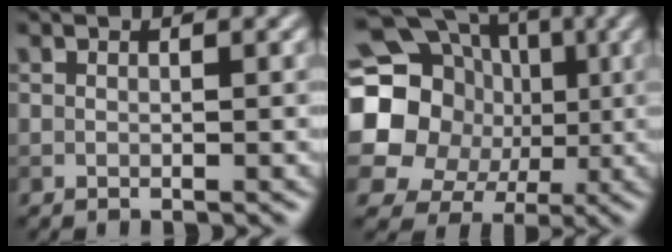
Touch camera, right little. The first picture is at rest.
{"total": 20.0, "force": [1.2, 18.4, 7.8], "torque": [-0.176, 0.021, -0.025]}